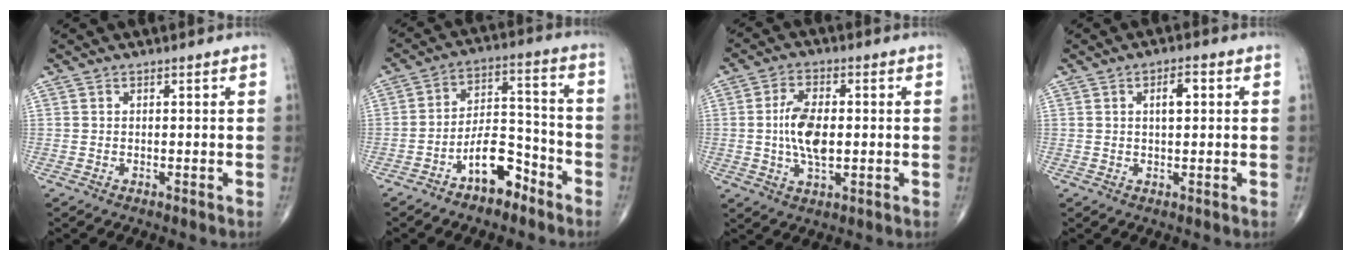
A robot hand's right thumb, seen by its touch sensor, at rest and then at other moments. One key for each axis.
{"total": 9.8, "fx": -6.1, "fy": 4.6, "fz": 6.1, "tx": -0.088, "ty": 0.061, "tz": -0.108}
{"total": 9.0, "fx": -0.1, "fy": 4.5, "fz": 7.8, "tx": -0.152, "ty": 0.000, "tz": -0.002}
{"total": 3.8, "fx": 0.9, "fy": 1.6, "fz": 3.3, "tx": -0.048, "ty": 0.006, "tz": 0.014}